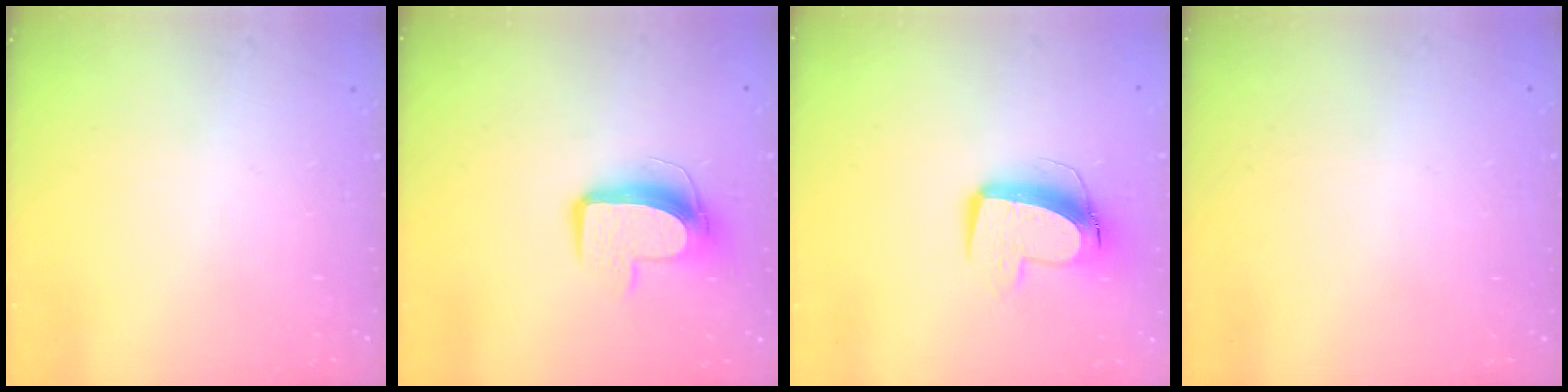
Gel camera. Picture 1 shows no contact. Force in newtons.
{"total": 11.1, "press": 11.0, "slide": 1.0}
{"total": 11.1, "press": 11.0, "slide": 1.3}
{"total": 0.0}